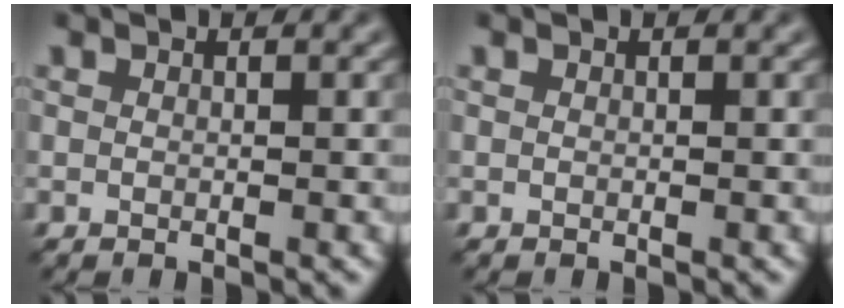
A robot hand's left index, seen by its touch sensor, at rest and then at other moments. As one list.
[{"total": 0.0}]